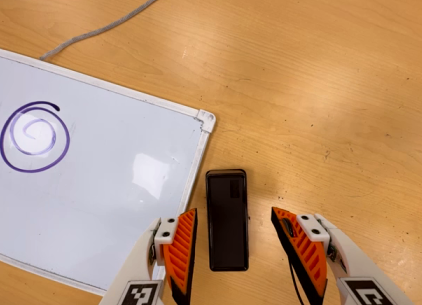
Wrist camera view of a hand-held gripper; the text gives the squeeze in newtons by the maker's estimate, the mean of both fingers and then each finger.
{"total": 0.0}